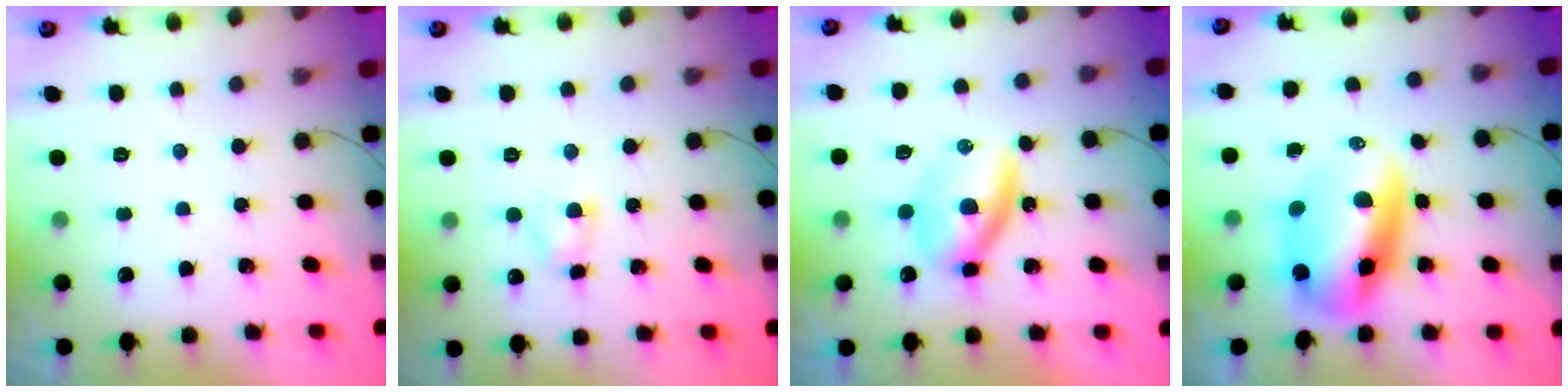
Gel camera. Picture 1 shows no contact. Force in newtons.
{"total": 3.2, "press": 3.1, "slide": 0.8}
{"total": 6.9, "press": 6.9, "slide": 0.5}
{"total": 12.3, "press": 11.8, "slide": 3.5}